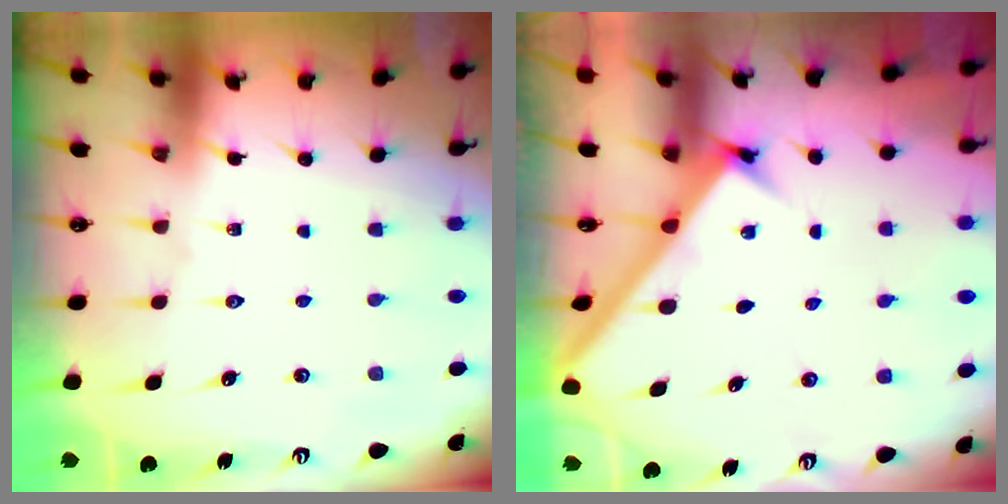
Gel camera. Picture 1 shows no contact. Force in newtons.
{"total": 2.9, "press": 2.8, "slide": 0.4}